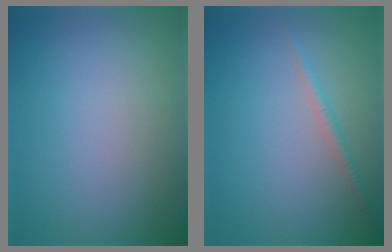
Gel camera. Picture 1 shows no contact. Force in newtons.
{"total": 1.1, "press": 1.1, "slide": 0.0}